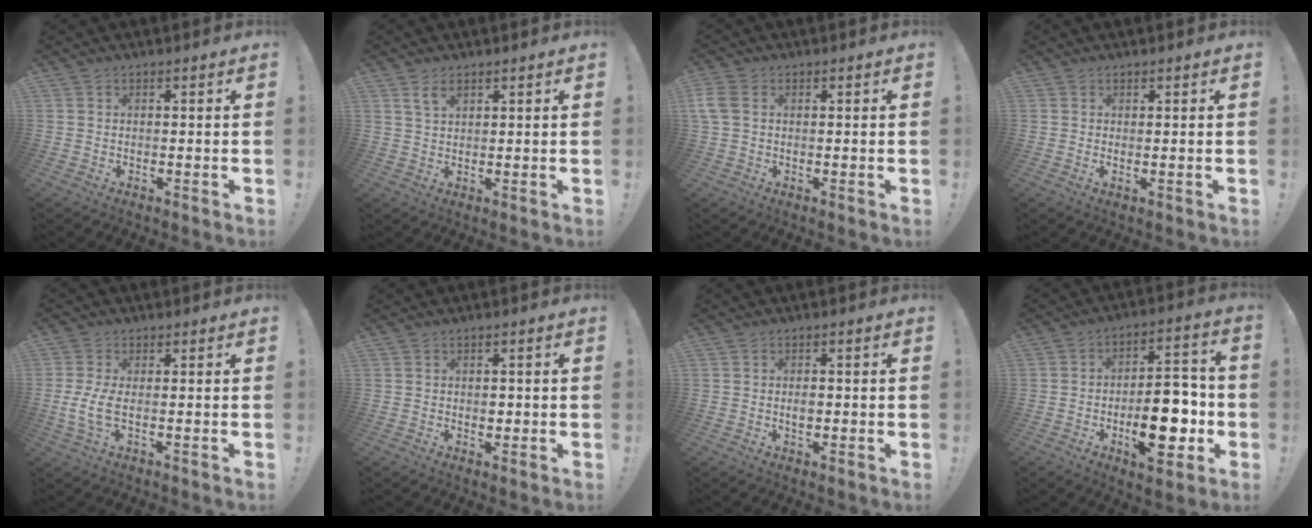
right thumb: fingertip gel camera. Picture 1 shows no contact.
{"total": 4.1, "force": [2.3, 2.2, 2.5], "torque": [-0.041, -0.006, 0.043]}
{"total": 4.7, "force": [1.0, 3.4, 3.2], "torque": [-0.077, 0.002, 0.017]}
{"total": 1.0, "force": [0.7, 0.0, 0.8], "torque": [-0.004, -0.006, 0.010]}
{"total": 5.8, "force": [-0.5, 2.1, 5.3], "torque": [-0.101, -0.011, -0.009]}
{"total": 1.7, "force": [-0.1, 1.5, 0.8], "torque": [0.001, -0.001, -0.006]}
{"total": 2.2, "force": [-0.3, 1.5, 1.7], "torque": [-0.006, -0.004, -0.010]}
{"total": 17.7, "force": [-4.9, 8.6, 14.7], "torque": [-0.196, 0.028, -0.072]}